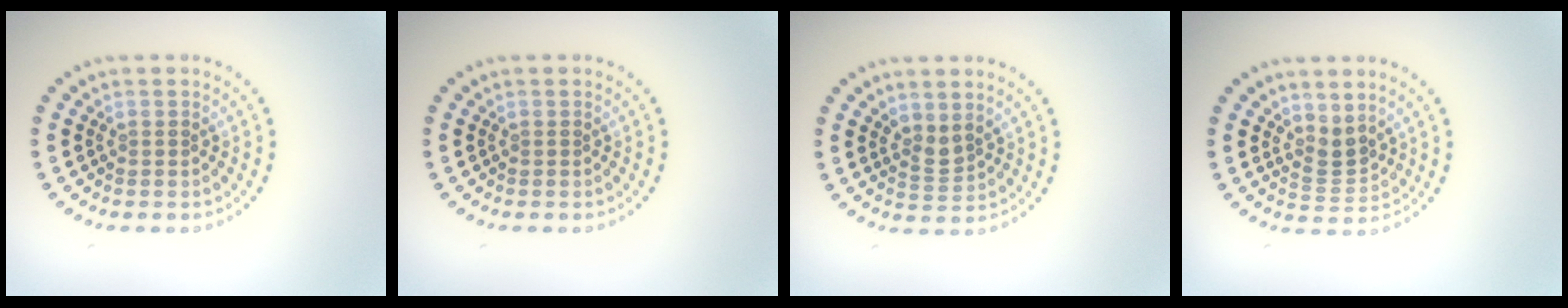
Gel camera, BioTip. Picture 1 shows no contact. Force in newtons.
{"total": 0.0}
{"total": 1.9, "press": 1.4, "slide": 1.2}
{"total": 2.2, "press": 1.5, "slide": 1.6}